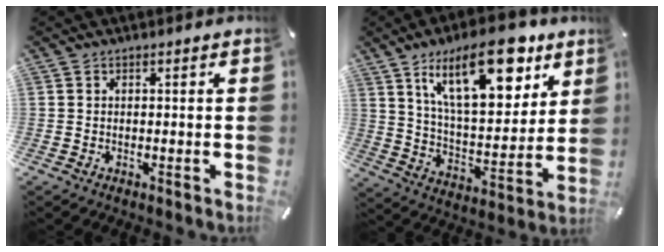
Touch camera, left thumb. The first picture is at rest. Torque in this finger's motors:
{"motor_torque": [2.91, 2.10, 1.57, -1.20, 0.52]}